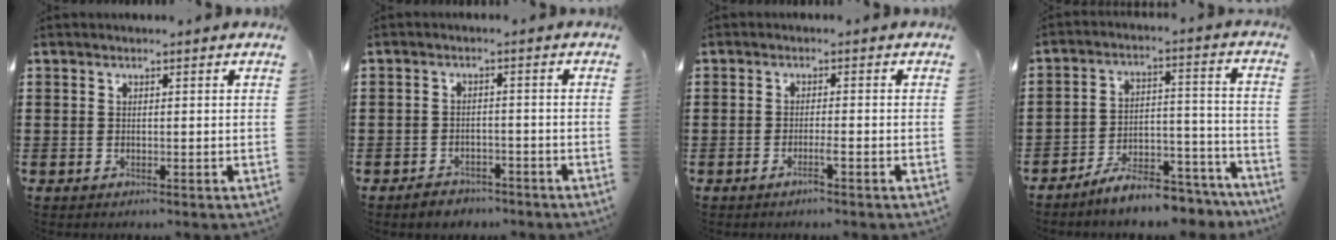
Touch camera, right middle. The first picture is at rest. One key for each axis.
{"total": 2.4, "fx": -2.3, "fy": 0.7, "fz": 0.0, "tx": -0.008, "ty": 0.005, "tz": -0.049}
{"total": 1.8, "fx": -1.3, "fy": -0.1, "fz": 1.3, "tx": -0.022, "ty": -0.004, "tz": -0.023}
{"total": 7.3, "fx": -6.9, "fy": 1.1, "fz": 2.2, "tx": -0.025, "ty": 0.020, "tz": -0.126}